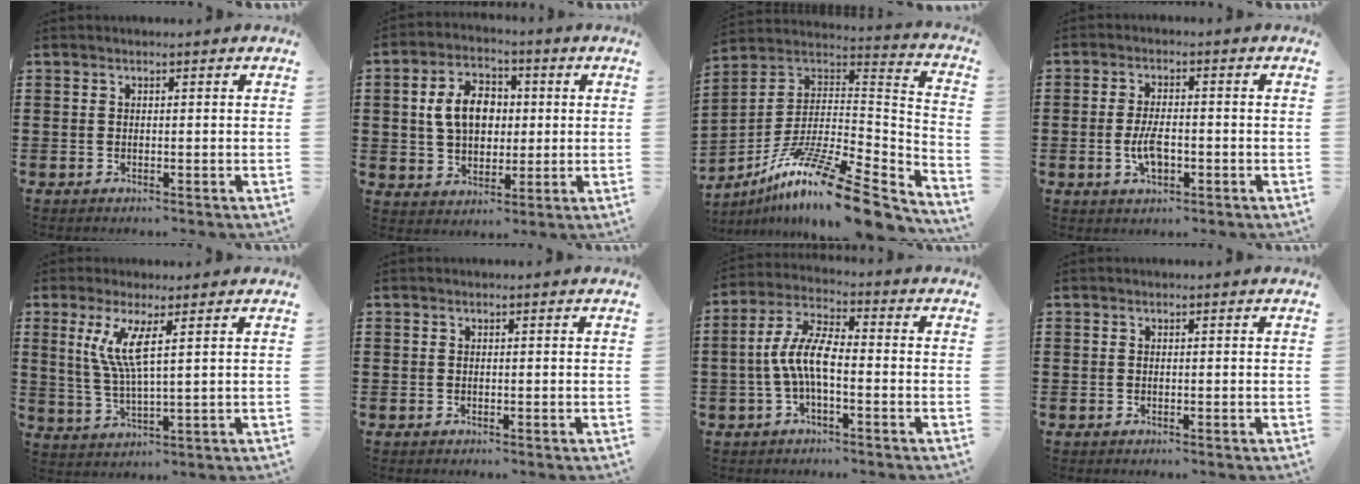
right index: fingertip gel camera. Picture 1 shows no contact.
{"total": 8.1, "force": [0.8, 5.8, 5.7], "torque": [-0.122, 0.011, 0.006]}
{"total": 15.4, "force": [-10.7, 2.2, 10.9], "torque": [-0.197, 0.015, -0.192]}
{"total": 4.7, "force": [-1.0, 2.0, 4.1], "torque": [-0.084, 0.001, -0.018]}
{"total": 6.4, "force": [2.4, 0.7, 5.9], "torque": [-0.138, -0.009, 0.035]}
{"total": 0.0}
{"total": 7.5, "force": [-1.7, 2.5, 6.9], "torque": [-0.163, -0.010, -0.038]}
{"total": 0.0}